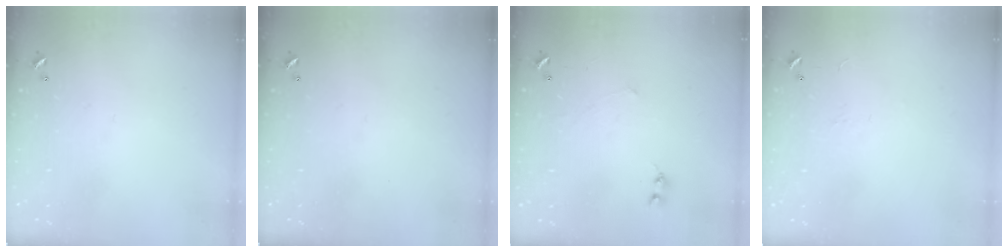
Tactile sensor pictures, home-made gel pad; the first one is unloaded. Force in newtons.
{"total": 0.0}
{"total": 1.6, "press": 1.5, "slide": 0.5}
{"total": 7.1, "press": 7.1, "slide": 0.8}